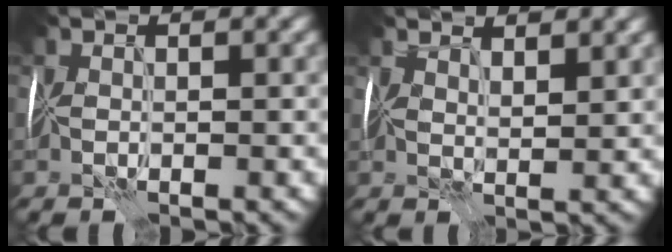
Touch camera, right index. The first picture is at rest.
{"total": 3.5, "force": [3.1, 0.7, 1.5], "torque": [-0.029, 0.004, 0.048]}